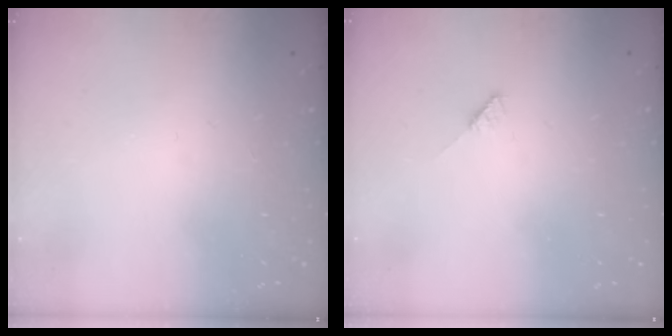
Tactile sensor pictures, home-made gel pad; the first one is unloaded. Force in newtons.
{"total": 3.0, "press": 3.0, "slide": 0.2}